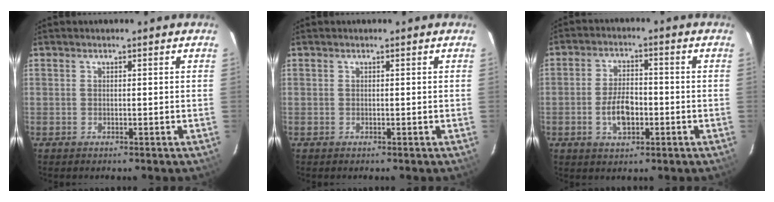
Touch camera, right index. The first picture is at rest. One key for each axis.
{"total": 0.0}
{"total": 6.9, "fx": -2.0, "fy": 3.7, "fz": 5.5, "tx": -0.109, "ty": 0.006, "tz": -0.031}